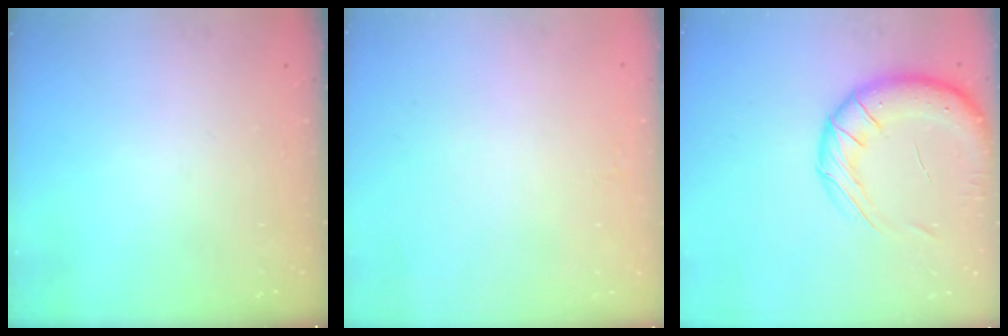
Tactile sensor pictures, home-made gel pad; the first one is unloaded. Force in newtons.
{"total": 0.0}
{"total": 14.8, "press": 14.6, "slide": 2.5}